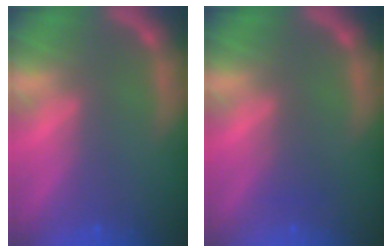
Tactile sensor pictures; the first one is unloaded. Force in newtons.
{"total": 1.5}